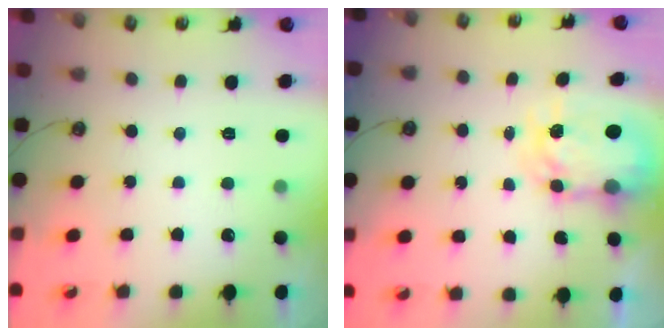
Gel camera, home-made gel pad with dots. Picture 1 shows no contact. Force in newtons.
{"total": 6.6, "press": 6.6, "slide": 0.6}